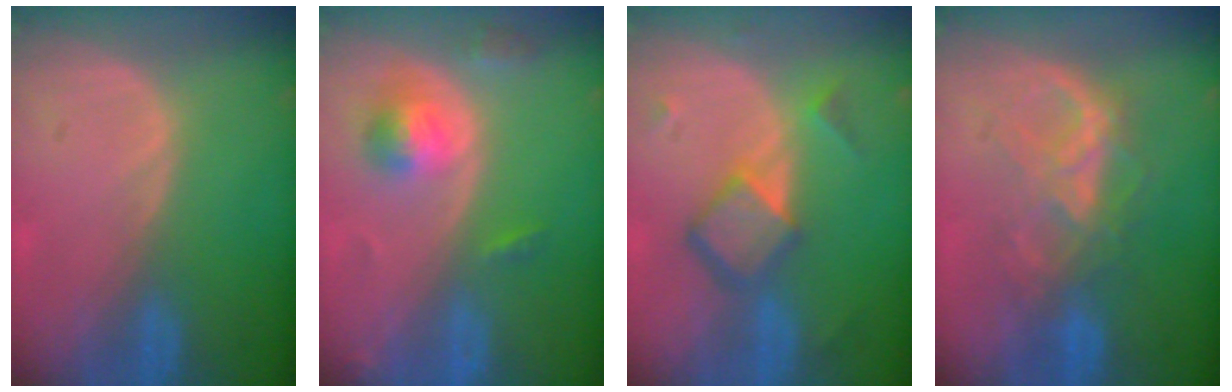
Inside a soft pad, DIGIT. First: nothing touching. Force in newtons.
{"total": 5.4, "press": 4.8, "slide": 2.3}
{"total": 6.7, "press": 5.8, "slide": 3.3}
{"total": 6.5, "press": 6.5, "slide": 0.7}